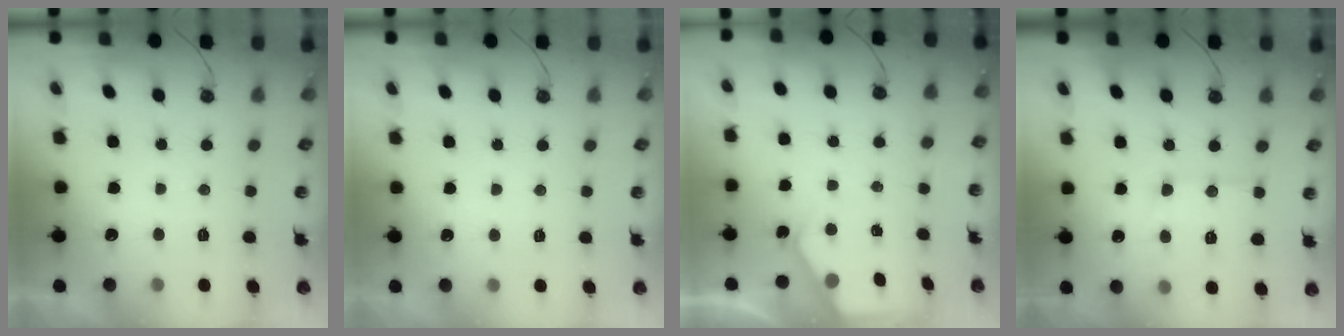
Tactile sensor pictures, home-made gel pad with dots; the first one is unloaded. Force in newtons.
{"total": 4.9, "press": 4.8, "slide": 0.5}
{"total": 2.4, "press": 2.4, "slide": 0.3}
{"total": 10.0, "press": 10.0, "slide": 0.8}